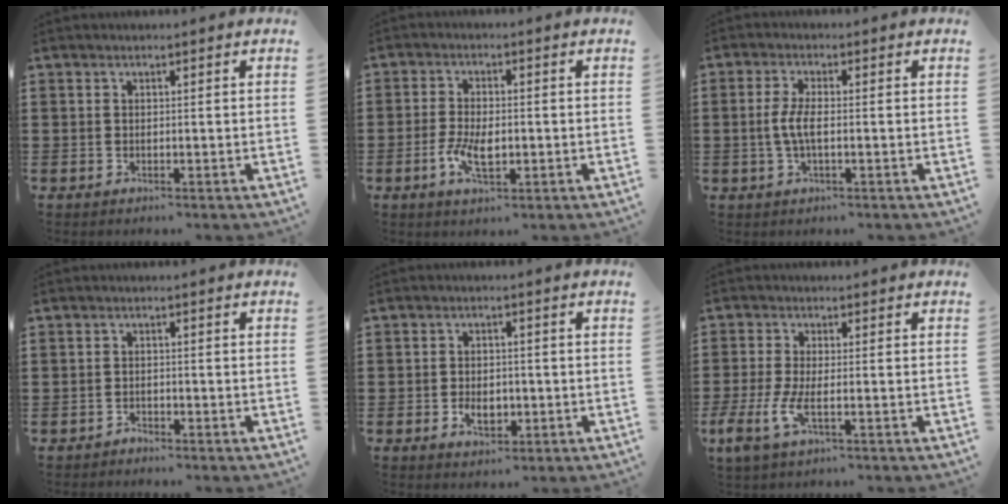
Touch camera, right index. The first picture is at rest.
{"total": 5.2, "force": [-1.2, 2.4, 4.5], "torque": [-0.090, 0.000, -0.022]}
{"total": 3.9, "force": [-0.5, 1.1, 3.7], "torque": [-0.090, -0.004, -0.018]}
{"total": 1.1, "force": [-1.0, 0.2, -0.1], "torque": [-0.003, 0.004, -0.024]}
{"total": 3.5, "force": [-0.9, 2.1, 2.5], "torque": [-0.041, -0.003, -0.017]}
{"total": 4.6, "force": [-1.6, 1.3, 4.1], "torque": [-0.107, -0.017, -0.036]}